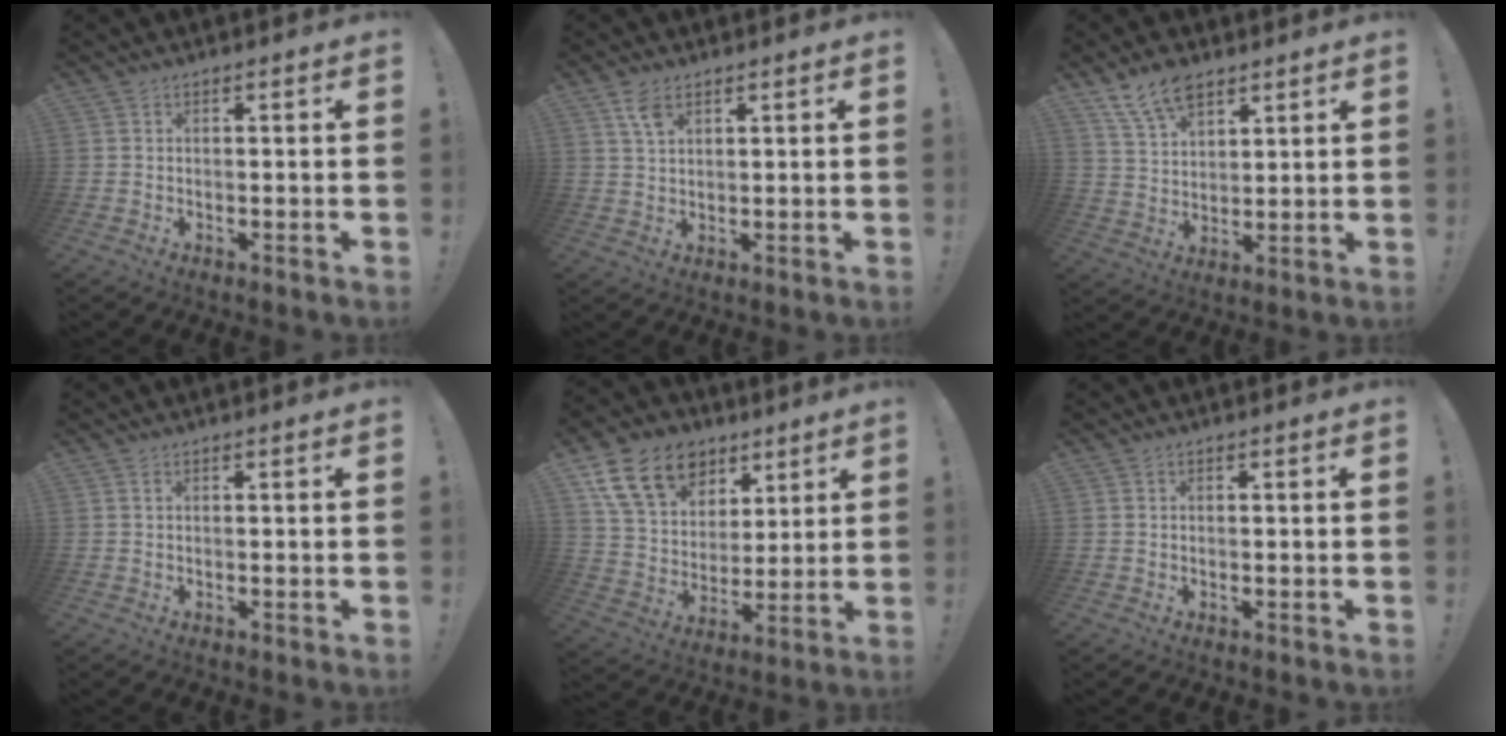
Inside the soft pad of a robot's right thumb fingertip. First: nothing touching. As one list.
[{"total": 4.7, "force": [2.7, 2.3, 3.1], "torque": [-0.057, -0.007, 0.050]}, {"total": 10.1, "force": [7.0, 5.3, 4.9], "torque": [-0.098, -0.029, 0.137]}, {"total": 0.6, "force": [0.2, 0.1, 0.5], "torque": [-0.019, 0.004, 0.005]}, {"total": 18.0, "force": [9.5, 12.9, 8.3], "torque": [-0.141, -0.036, 0.190]}, {"total": 0.0}]